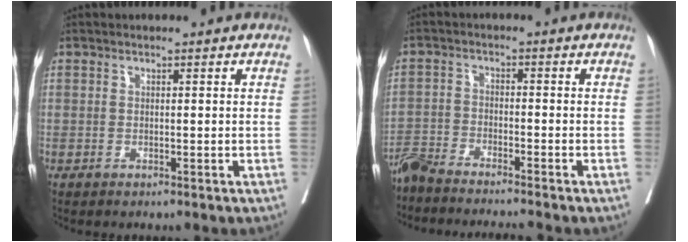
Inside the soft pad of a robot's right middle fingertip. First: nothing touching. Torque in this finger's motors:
{"motor_torque": [1.04, -1.04, 0.64, 0.21]}